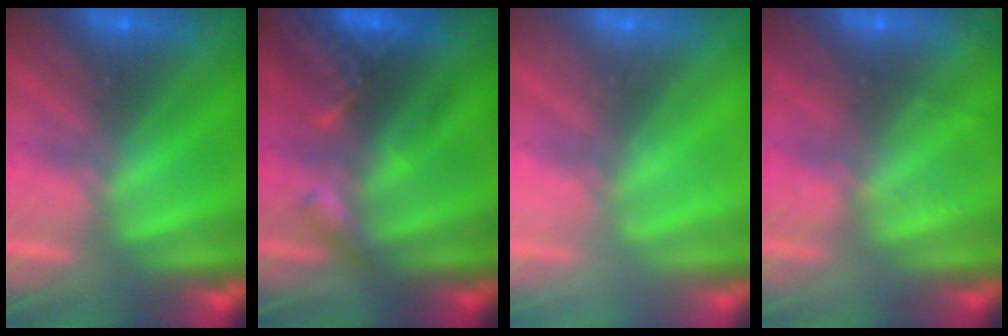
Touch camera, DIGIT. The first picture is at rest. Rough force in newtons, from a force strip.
{"total": 2.7}
{"total": 2.1}
{"total": 2.0}